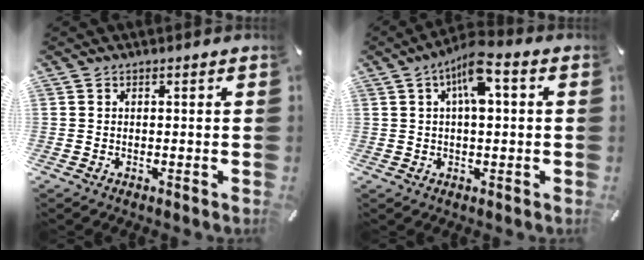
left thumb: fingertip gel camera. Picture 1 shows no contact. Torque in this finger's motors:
{"motor_torque": [0.17, 0.33, 0.39, 0.02, 0.14]}